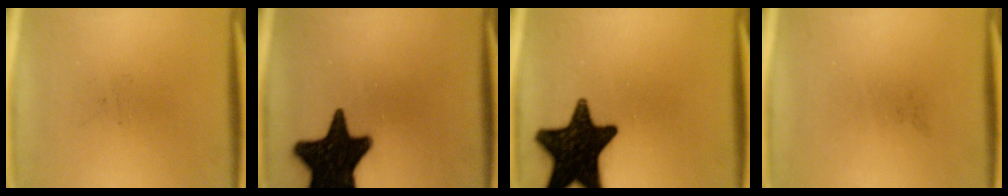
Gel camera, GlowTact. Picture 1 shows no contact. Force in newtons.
{"total": 18.6}
{"total": 18.4}
{"total": 0.0}